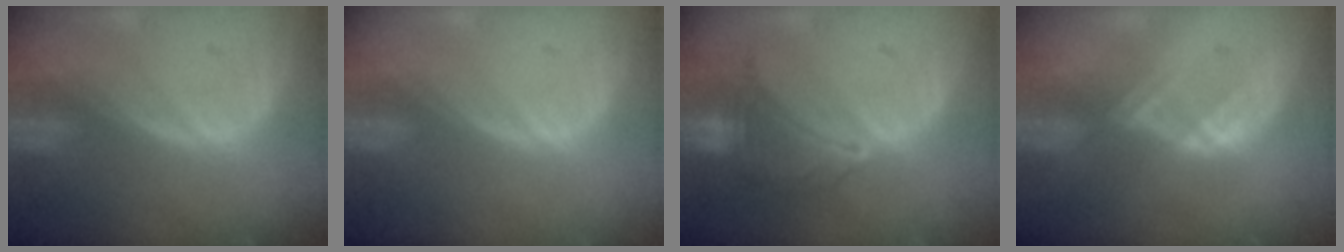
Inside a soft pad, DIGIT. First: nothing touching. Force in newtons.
{"total": 0.0}
{"total": 6.7, "press": 6.6, "slide": 0.7}
{"total": 2.6, "press": 2.5, "slide": 0.7}